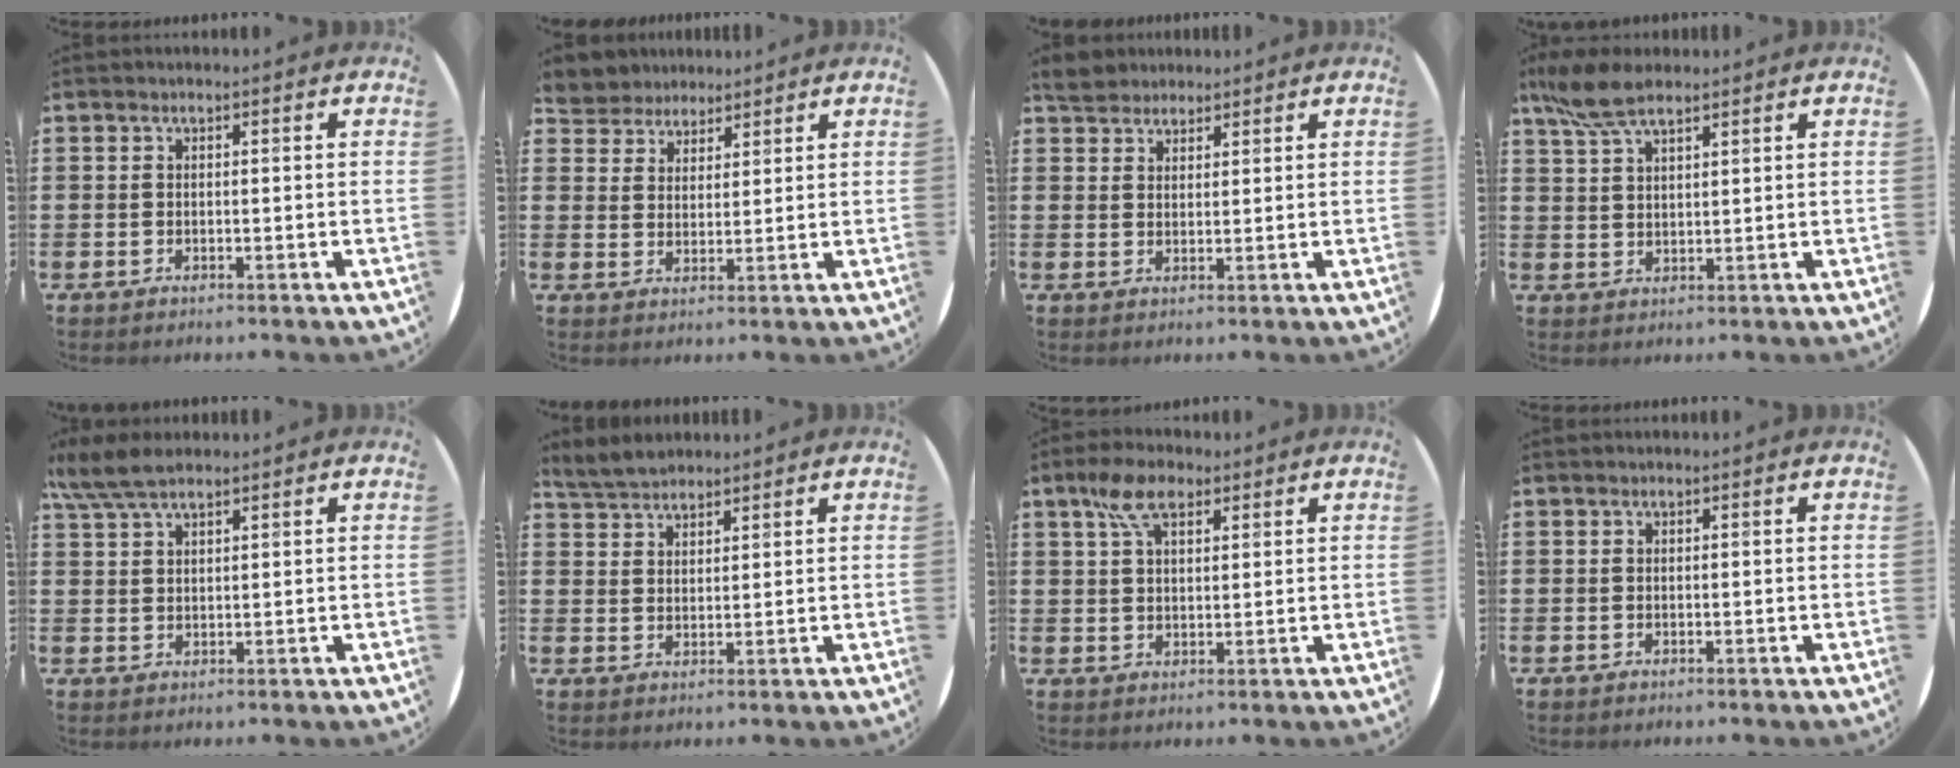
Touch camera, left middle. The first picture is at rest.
{"total": 4.7, "force": [4.4, 1.5, -0.4], "torque": [-0.011, -0.009, 0.086]}
{"total": 3.5, "force": [3.2, 1.4, 0.2], "torque": [-0.006, -0.001, 0.062]}
{"total": 6.4, "force": [4.9, 1.9, 3.7], "torque": [-0.083, -0.002, 0.092]}
{"total": 4.8, "force": [3.8, 1.2, 2.7], "torque": [-0.061, 0.000, 0.071]}
{"total": 3.9, "force": [3.7, 1.1, 0.5], "torque": [-0.020, -0.003, 0.071]}
{"total": 6.0, "force": [3.6, 3.0, 3.8], "torque": [-0.076, 0.008, 0.065]}
{"total": 0.0}